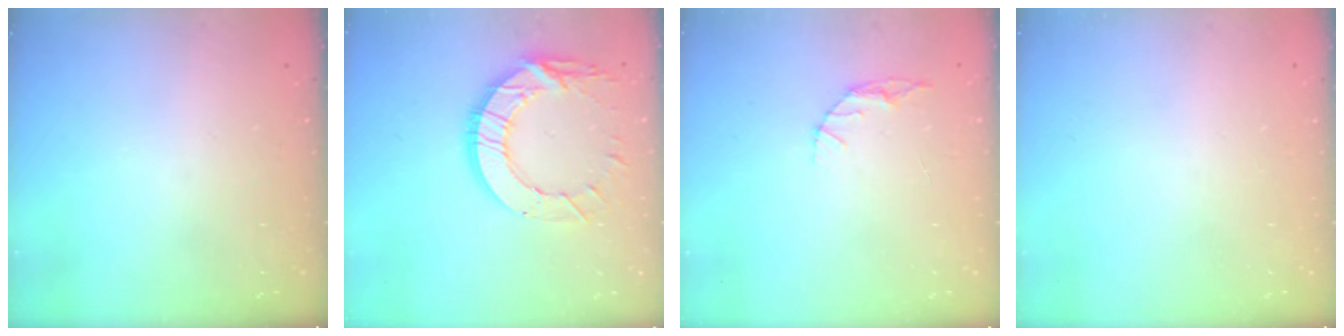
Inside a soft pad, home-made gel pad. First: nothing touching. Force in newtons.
{"total": 15.3, "press": 15.2, "slide": 1.3}
{"total": 3.5, "press": 3.5, "slide": 0.4}
{"total": 0.0}